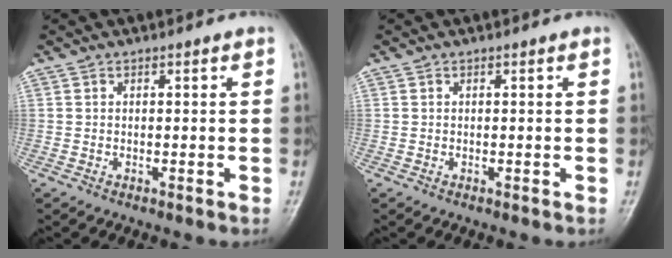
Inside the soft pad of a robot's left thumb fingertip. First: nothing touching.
{"total": 0.0}